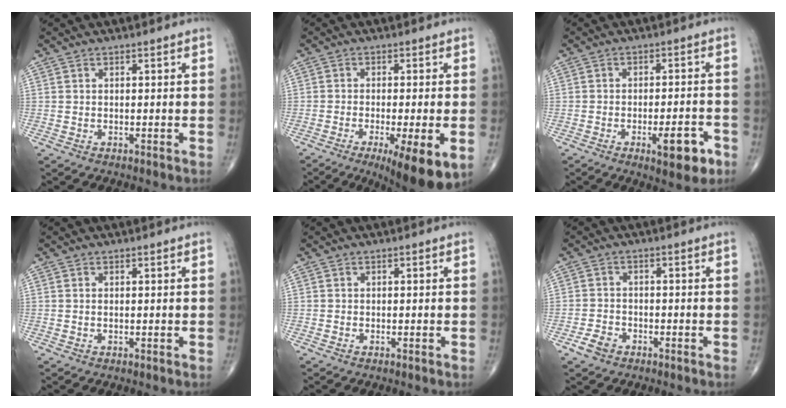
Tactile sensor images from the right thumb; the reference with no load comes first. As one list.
[{"total": 12.2, "force": [-5.0, 2.8, 10.7], "torque": [-0.139, -0.013, -0.070]}, {"total": 8.1, "force": [-3.8, 2.7, 6.6], "torque": [-0.083, 0.016, -0.049]}, {"total": 0.0}, {"total": 0.0}, {"total": 3.1, "force": [-1.9, 2.1, 1.2], "torque": [-0.020, 0.014, -0.033]}]